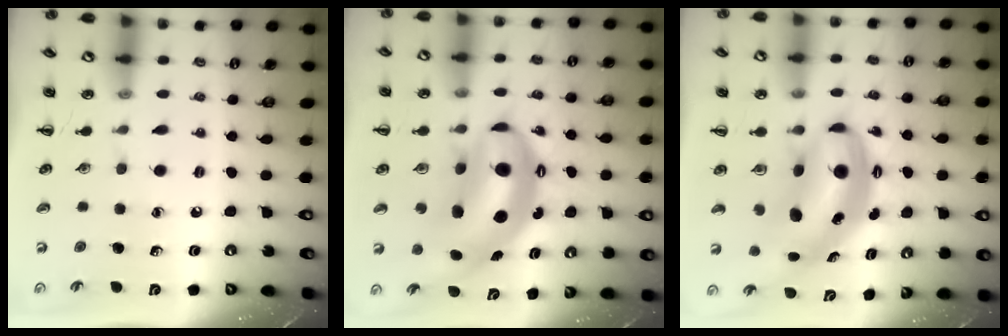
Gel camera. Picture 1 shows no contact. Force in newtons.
{"total": 9.5, "press": 9.2, "slide": 2.5}
{"total": 8.0, "press": 7.8, "slide": 1.7}